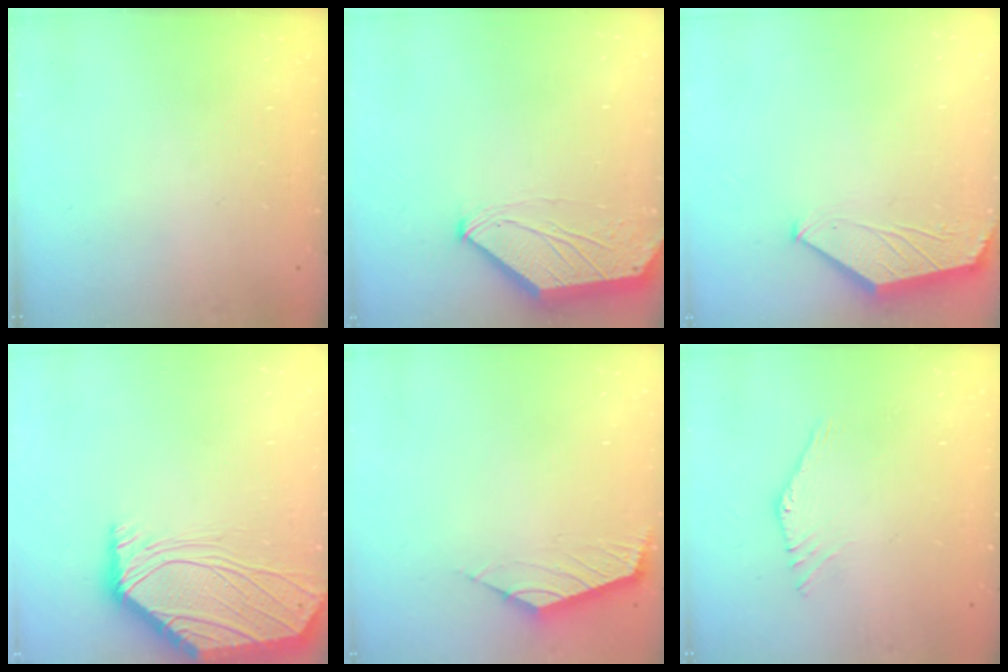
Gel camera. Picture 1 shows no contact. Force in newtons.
{"total": 0.0}
{"total": 1.7, "press": 1.6, "slide": 0.4}
{"total": 1.3, "press": 1.2, "slide": 0.4}
{"total": 2.3, "press": 2.3, "slide": 0.6}
{"total": 2.4, "press": 2.4, "slide": 0.1}